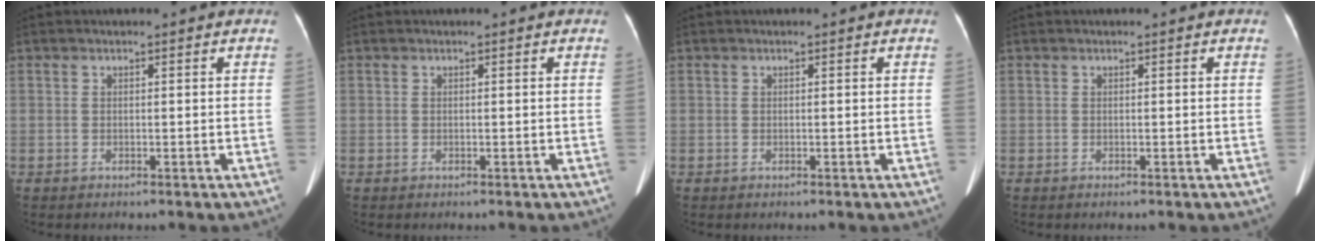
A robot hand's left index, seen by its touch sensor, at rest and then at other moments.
{"total": 0.0}
{"total": 0.0}
{"total": 0.0}